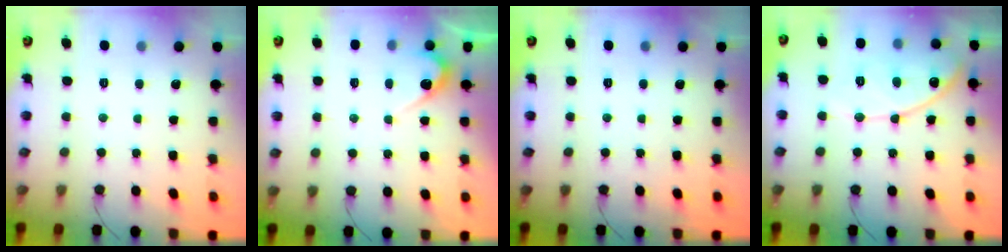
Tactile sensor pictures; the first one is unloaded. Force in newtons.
{"total": 3.8, "press": 3.8, "slide": 0.3}
{"total": 0.0}
{"total": 12.7, "press": 12.7, "slide": 0.9}